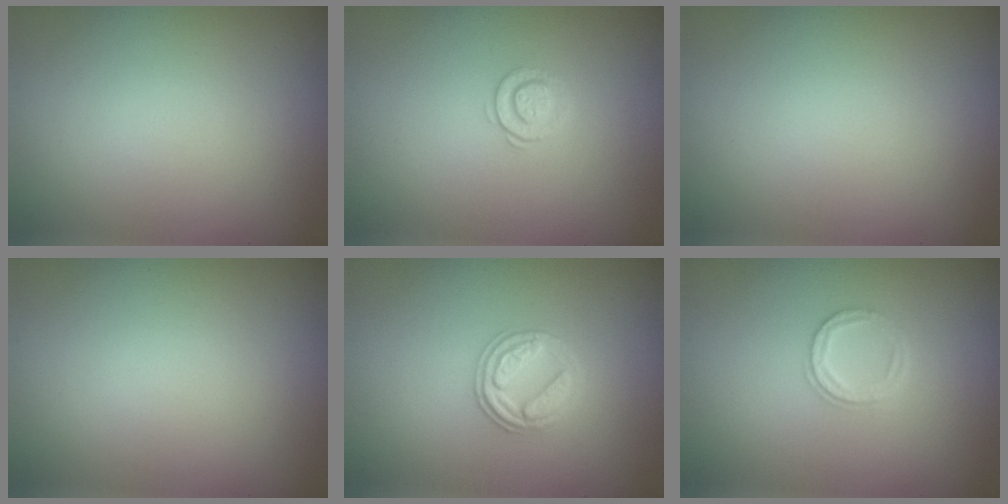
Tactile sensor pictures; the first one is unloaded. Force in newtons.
{"total": 1.2, "press": 0.9, "slide": 0.8}
{"total": 0.0}
{"total": 0.0}
{"total": 2.8, "press": 2.7, "slide": 0.8}
{"total": 1.9, "press": 1.8, "slide": 0.4}